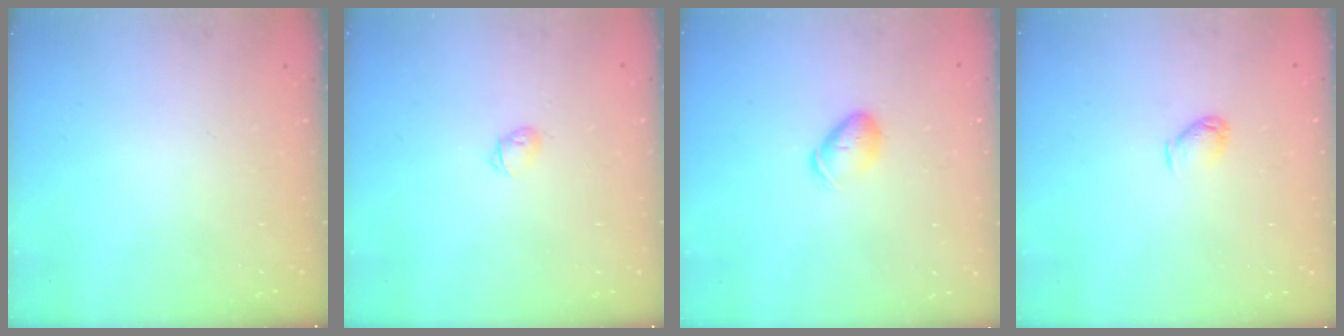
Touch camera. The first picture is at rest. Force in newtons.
{"total": 2.8, "press": 2.7, "slide": 0.6}
{"total": 5.9, "press": 5.9, "slide": 0.8}
{"total": 3.6, "press": 3.6, "slide": 0.6}